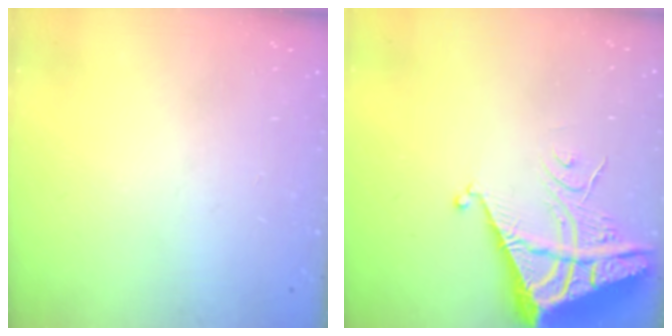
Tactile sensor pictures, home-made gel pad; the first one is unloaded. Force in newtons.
{"total": 8.3, "press": 8.2, "slide": 1.0}